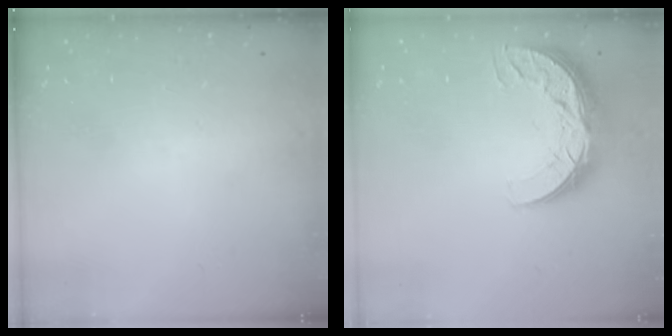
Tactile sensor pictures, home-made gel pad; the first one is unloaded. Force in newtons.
{"total": 12.6, "press": 12.6, "slide": 0.8}